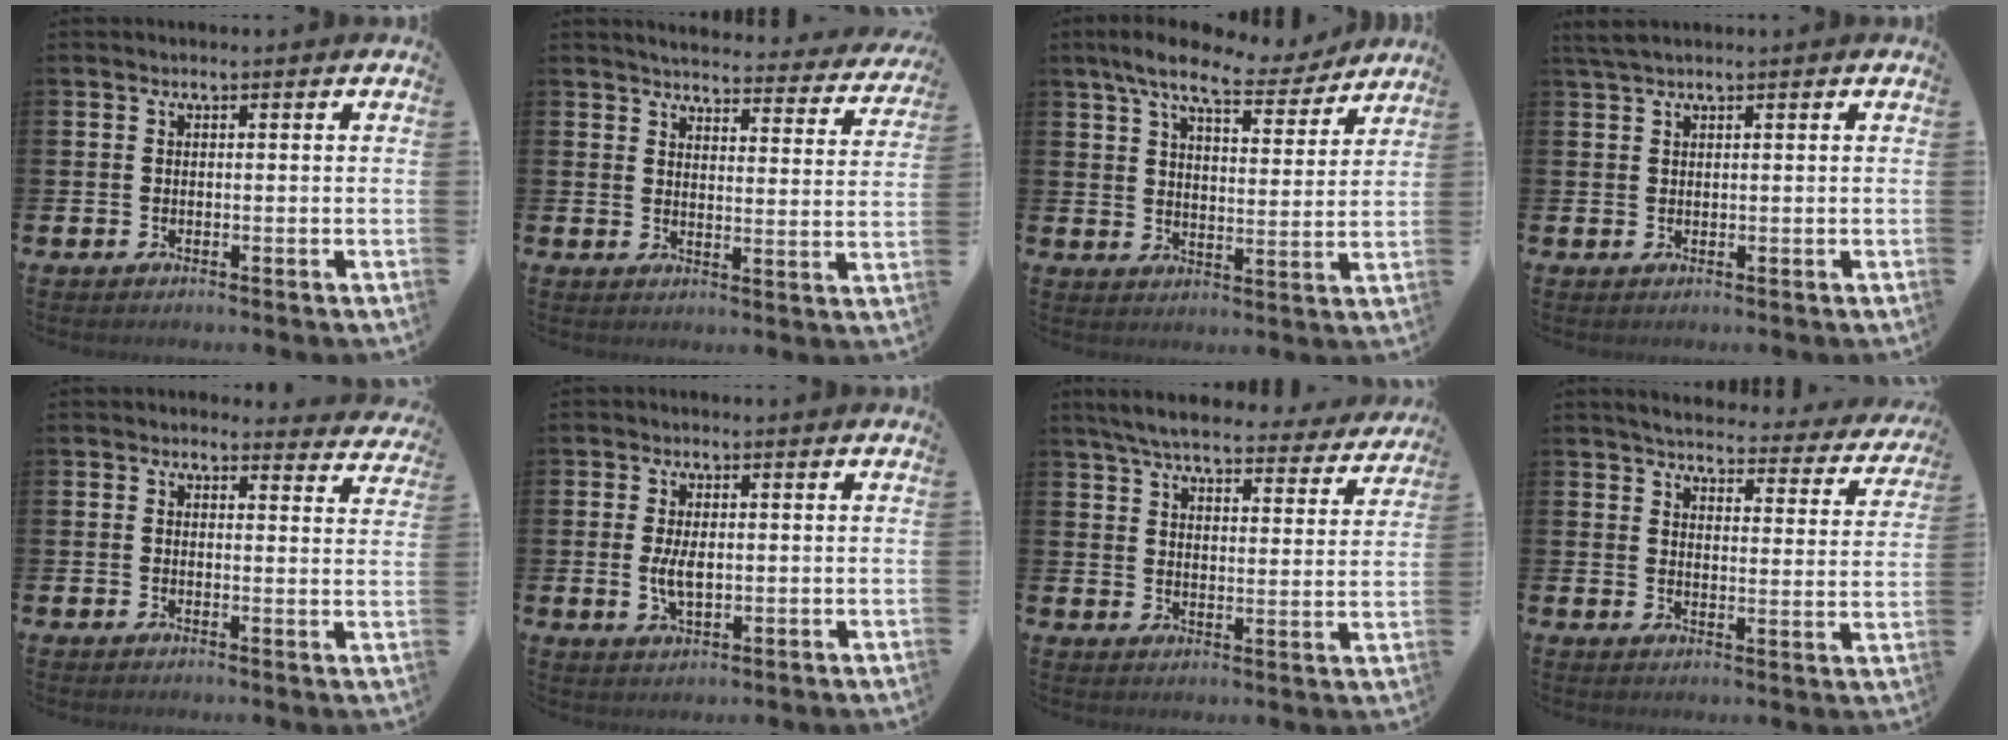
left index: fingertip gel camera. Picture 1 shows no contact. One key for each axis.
{"total": 4.2, "fx": 4.1, "fy": 0.5, "fz": 0.7, "tx": -0.026, "ty": -0.037, "tz": 0.067}
{"total": 9.1, "fx": 7.9, "fy": 2.1, "fz": 4.1, "tx": -0.097, "ty": -0.034, "tz": 0.136}
{"total": 1.8, "fx": 1.5, "fy": 0.2, "fz": 1.0, "tx": -0.025, "ty": 0.006, "tz": 0.029}
{"total": 2.2, "fx": 2.1, "fy": 0.6, "fz": 0.1, "tx": 0.005, "ty": -0.013, "tz": 0.035}
{"total": 3.7, "fx": 0.0, "fy": 1.9, "fz": 3.3, "tx": -0.052, "ty": 0.000, "tz": -0.003}
{"total": 6.5, "fx": 6.0, "fy": 1.0, "fz": 2.3, "tx": -0.054, "ty": -0.036, "tz": 0.101}
{"total": 4.2, "fx": 3.9, "fy": 0.8, "fz": 1.1, "tx": -0.035, "ty": -0.033, "tz": 0.062}